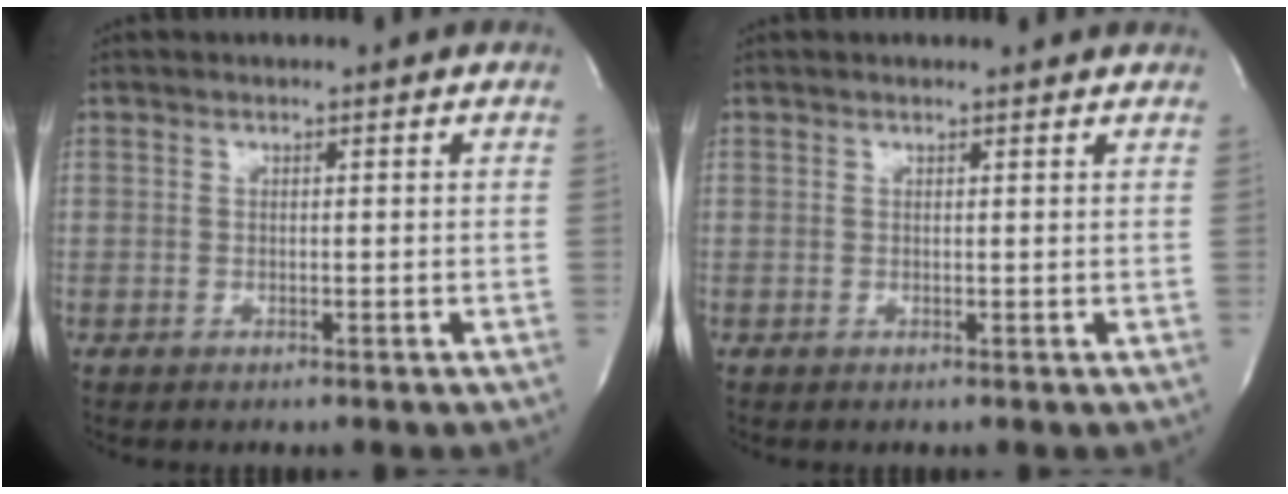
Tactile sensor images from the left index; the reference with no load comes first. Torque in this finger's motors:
{"motor_torque": [0.29, -0.45, 0.08, 0.00]}